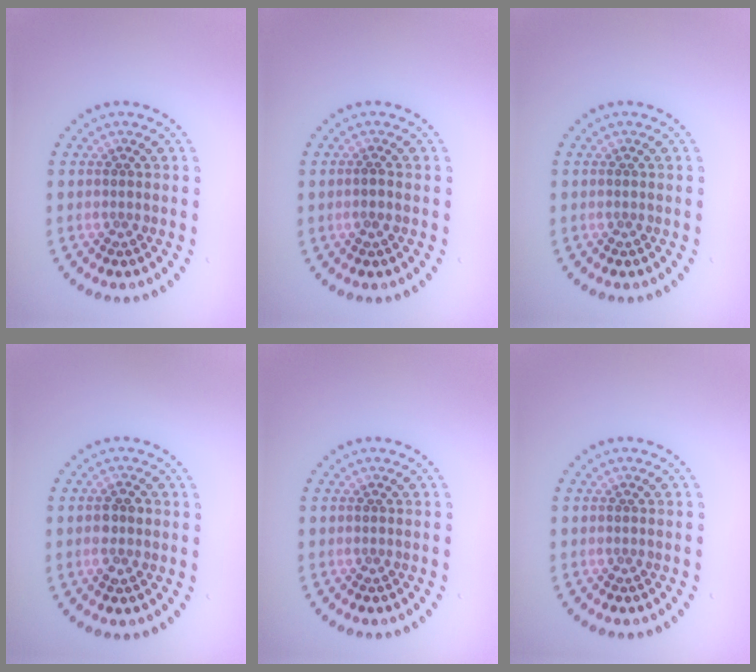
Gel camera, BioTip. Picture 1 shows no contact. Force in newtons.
{"total": 0.8, "press": 0.5, "slide": 0.6}
{"total": 0.0}
{"total": 1.9, "press": 1.9, "slide": 0.3}
{"total": 0.0}
{"total": 0.0}